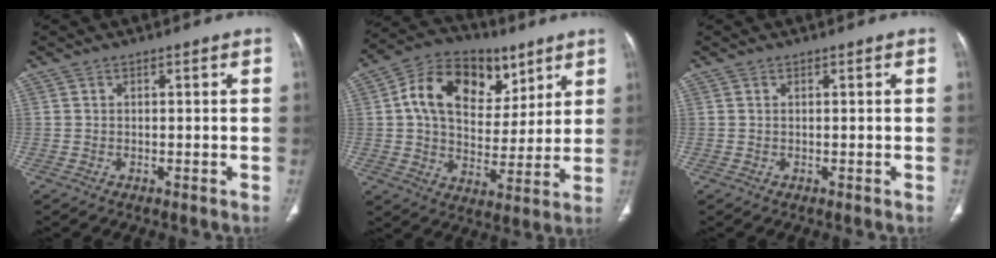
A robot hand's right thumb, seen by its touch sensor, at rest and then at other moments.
{"total": 18.3, "force": [7.2, 12.6, 11.2], "torque": [-0.156, -0.006, 0.121]}
{"total": 0.0}